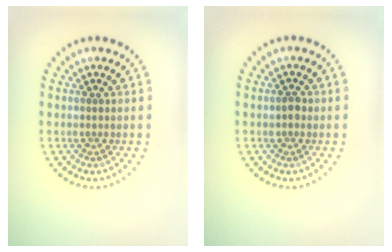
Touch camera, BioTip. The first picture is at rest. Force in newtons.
{"total": 1.0, "press": 1.0, "slide": 0.2}